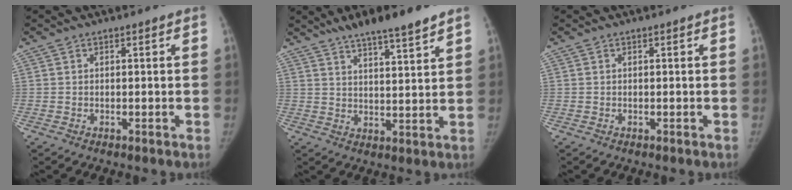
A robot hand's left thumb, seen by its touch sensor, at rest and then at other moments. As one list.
[{"total": 10.5, "force": [7.9, 1.6, 6.8], "torque": [-0.097, -0.029, 0.129]}, {"total": 0.0}]